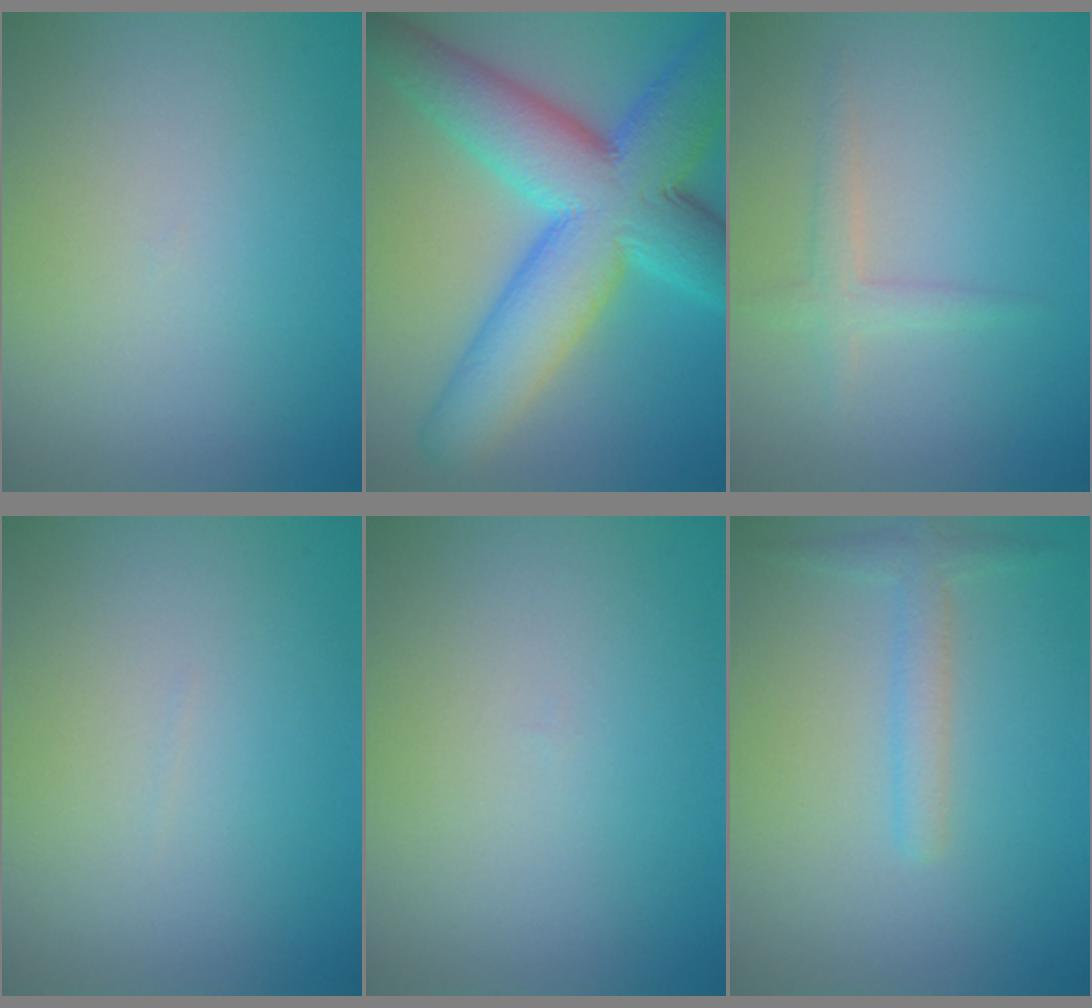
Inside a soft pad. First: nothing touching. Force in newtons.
{"total": 12.9, "press": 12.9, "slide": 0.4}
{"total": 1.5, "press": 1.5, "slide": 0.1}
{"total": 0.0}
{"total": 0.0}
{"total": 2.0, "press": 2.0, "slide": 0.1}